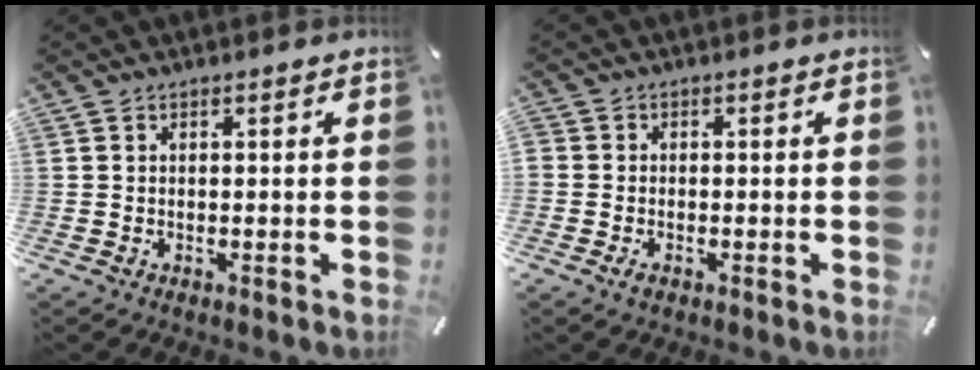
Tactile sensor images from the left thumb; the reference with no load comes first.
{"total": 1.9, "force": [-0.9, 1.5, 0.8], "torque": [-0.012, 0.006, -0.019]}